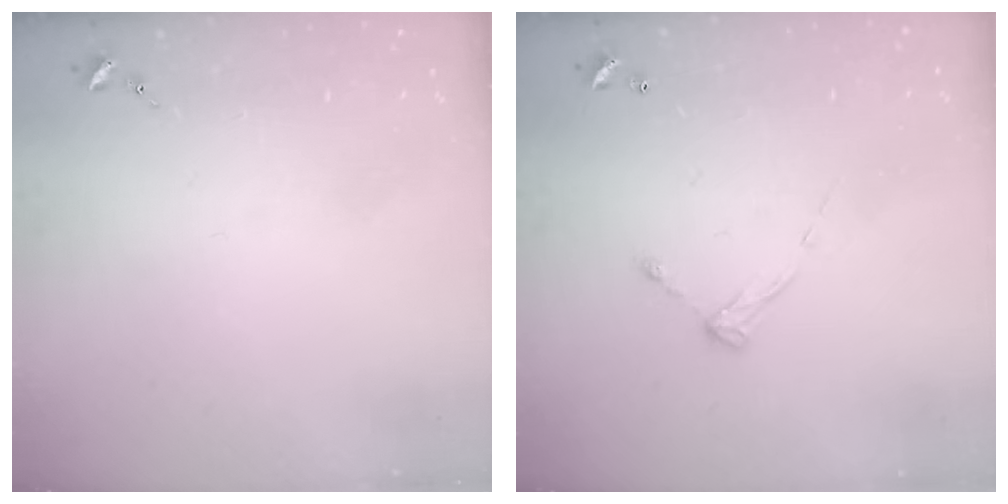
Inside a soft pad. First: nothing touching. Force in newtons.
{"total": 6.9, "press": 6.9, "slide": 0.5}